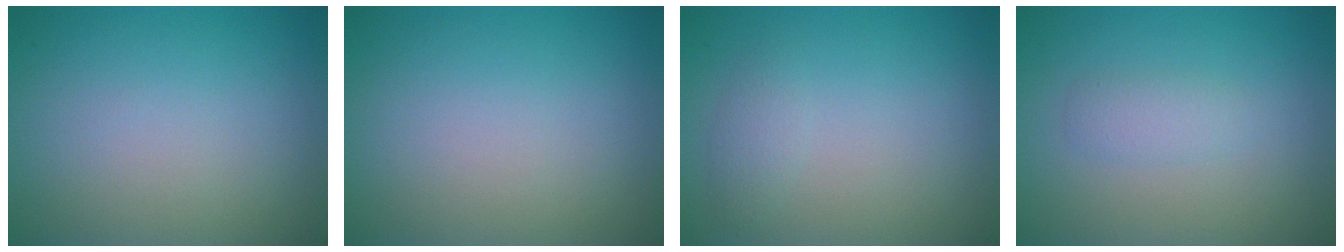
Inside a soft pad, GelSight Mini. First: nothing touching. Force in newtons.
{"total": 0.0}
{"total": 1.1, "press": 1.1, "slide": 0.1}
{"total": 1.4, "press": 1.4, "slide": 0.0}